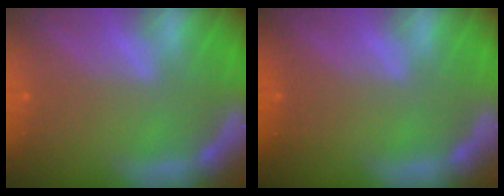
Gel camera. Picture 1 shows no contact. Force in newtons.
{"total": 0.0}